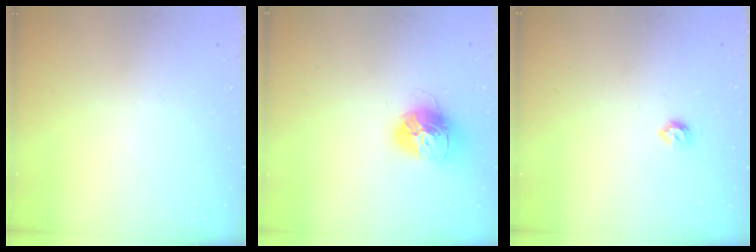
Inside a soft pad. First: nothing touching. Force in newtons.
{"total": 14.5, "press": 14.4, "slide": 1.5}
{"total": 5.0, "press": 4.9, "slide": 1.1}